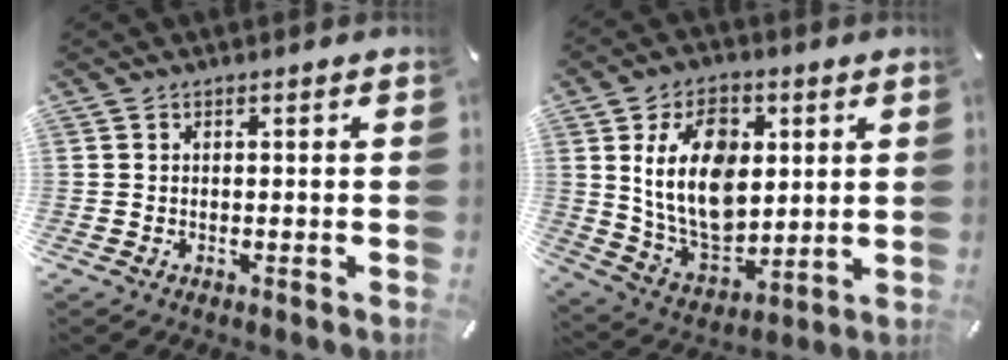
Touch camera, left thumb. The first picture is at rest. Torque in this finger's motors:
{"motor_torque": [1.61, 1.66, 2.03, -0.75, 0.40]}